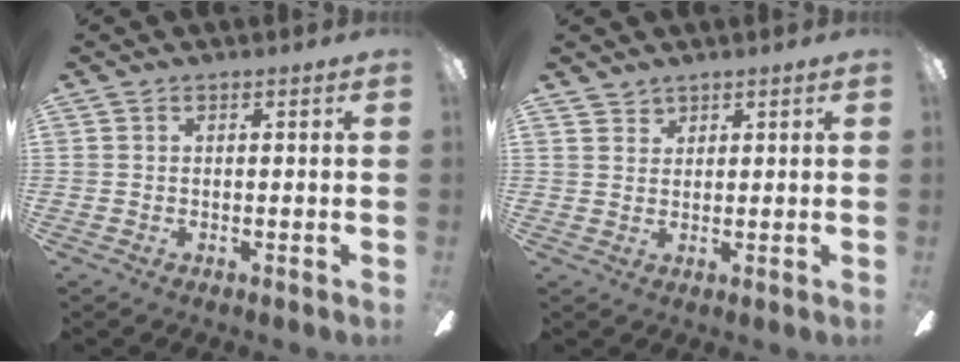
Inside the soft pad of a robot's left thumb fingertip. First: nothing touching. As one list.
[{"total": 2.1, "force": [1.9, 1.0, -0.1], "torque": [0.000, -0.005, 0.038]}]